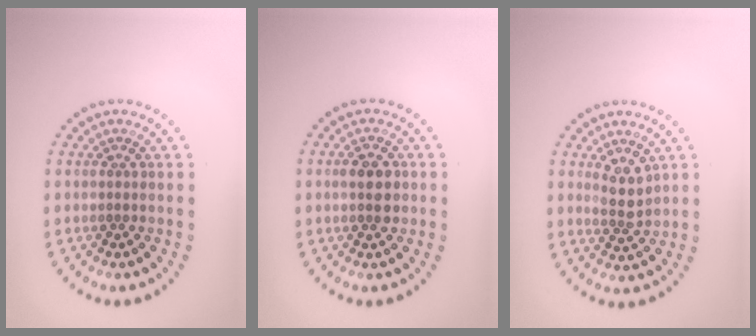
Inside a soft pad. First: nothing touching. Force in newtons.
{"total": 2.9, "press": 2.9, "slide": 0.1}
{"total": 2.4, "press": 2.2, "slide": 1.1}